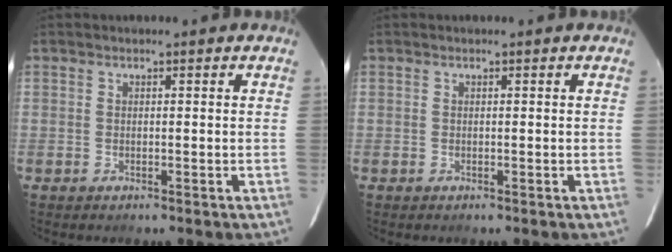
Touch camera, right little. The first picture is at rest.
{"total": 0.0}